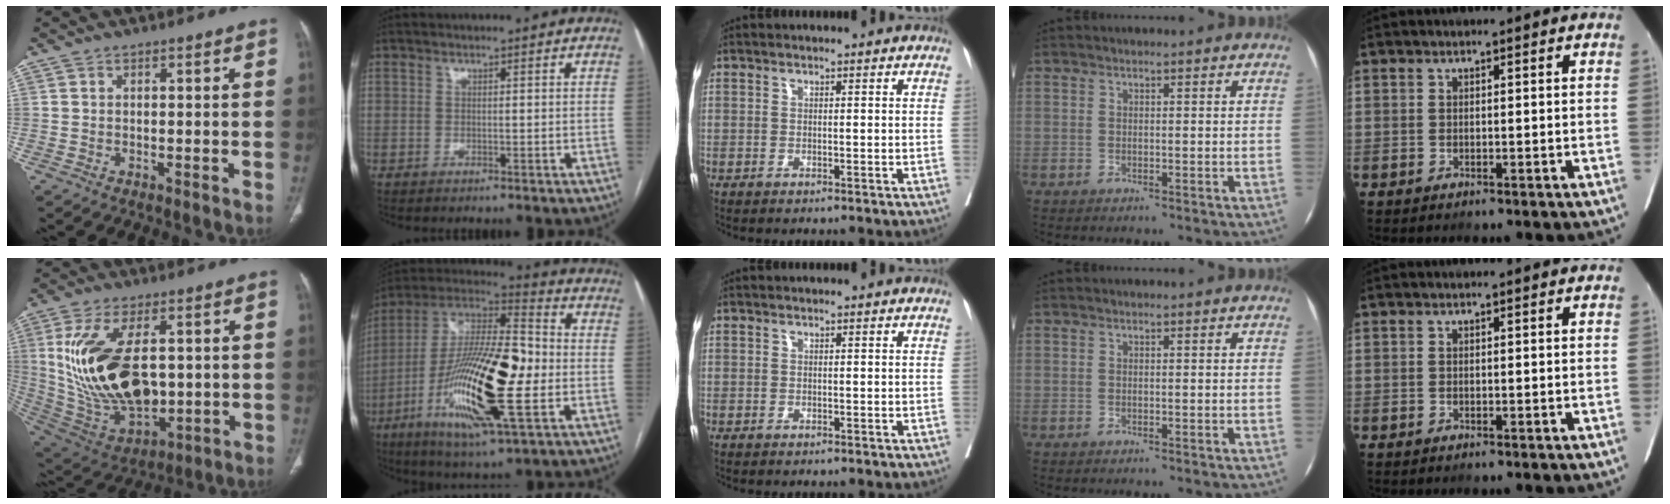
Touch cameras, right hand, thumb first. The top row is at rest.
{"thumb": {"total": 22.7, "force": [2.2, 12.3, 19.0], "torque": [-0.363, -0.019, 0.063]}, "index": {"total": 24.0, "force": [-4.9, 4.9, 23.0], "torque": [-0.453, -0.013, -0.090]}}